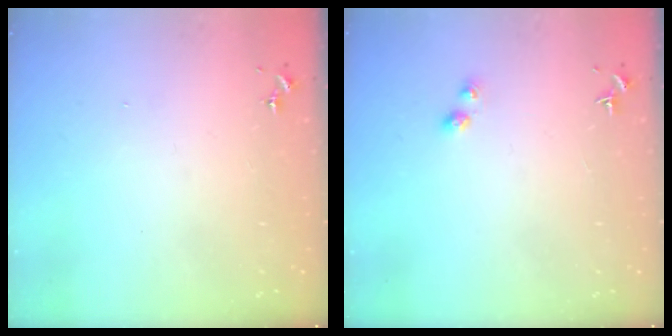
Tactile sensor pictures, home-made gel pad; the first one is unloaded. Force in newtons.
{"total": 2.9, "press": 2.9, "slide": 0.5}